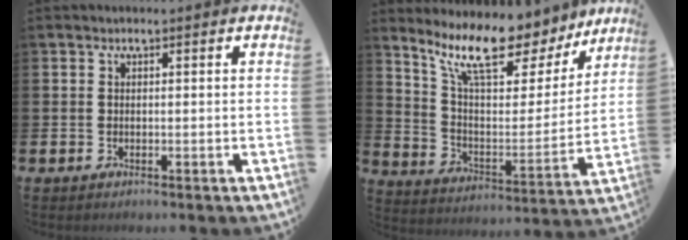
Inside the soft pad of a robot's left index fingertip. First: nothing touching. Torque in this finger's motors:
{"motor_torque": [1.74, -0.39, 0.30, 0.21]}